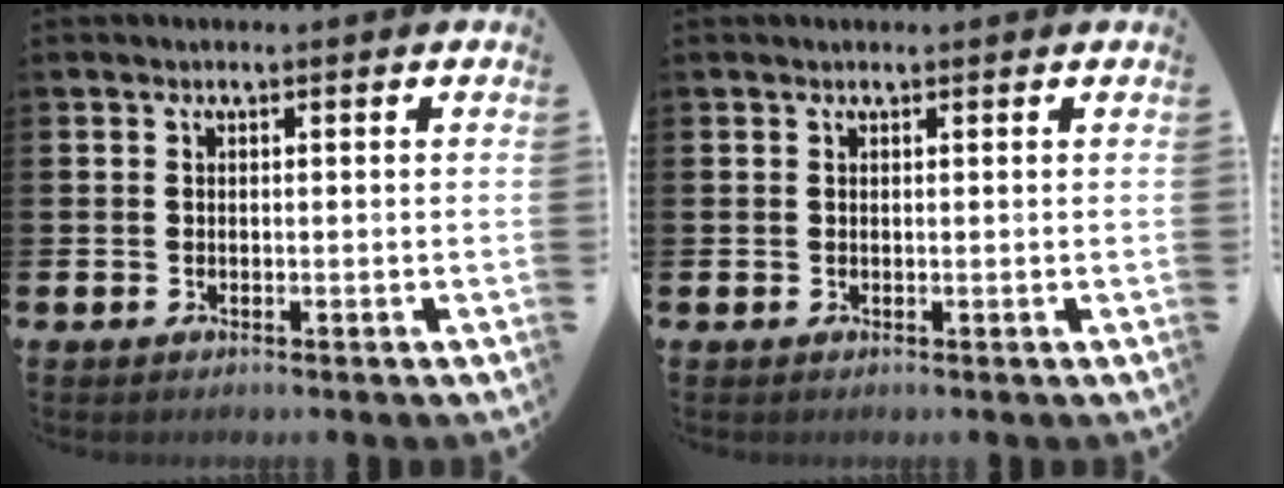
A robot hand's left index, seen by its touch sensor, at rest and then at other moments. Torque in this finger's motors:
{"motor_torque": [0.29, -0.80, -0.37, 0.02]}